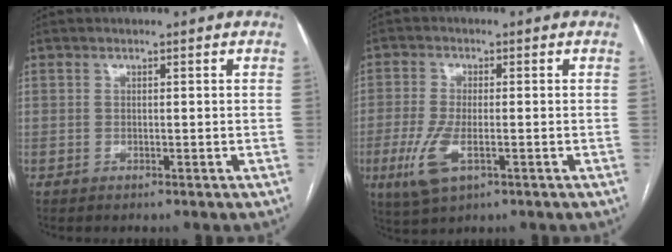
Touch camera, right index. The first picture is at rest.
{"total": 7.0, "force": [-2.4, 2.2, 6.1], "torque": [-0.142, -0.020, -0.041]}